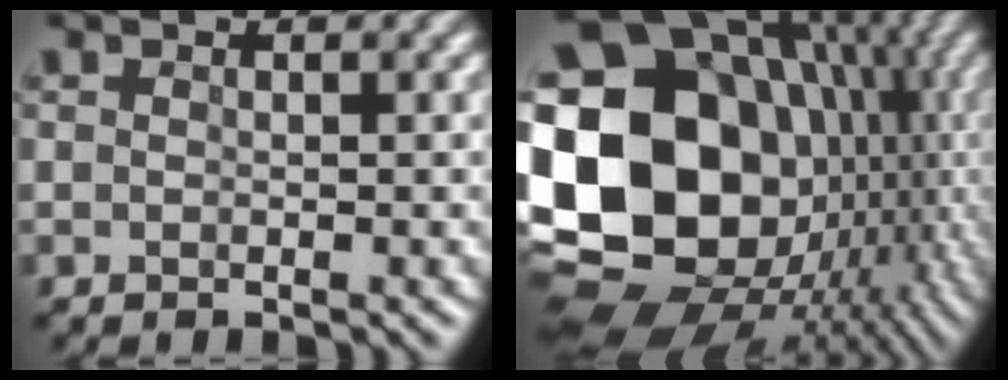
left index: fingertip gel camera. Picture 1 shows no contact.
{"total": 22.4, "force": [0.5, 17.9, 13.4], "torque": [-0.287, -0.009, 0.019]}